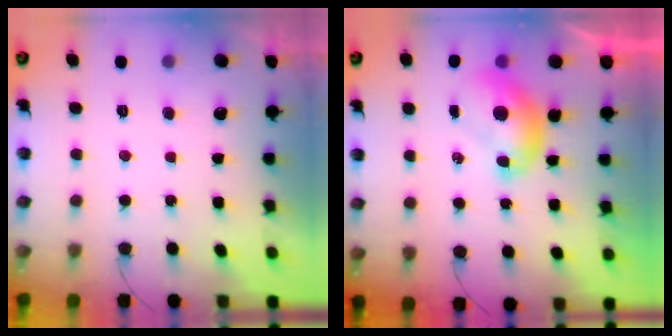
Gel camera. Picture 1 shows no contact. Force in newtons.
{"total": 6.8, "press": 6.7, "slide": 0.4}